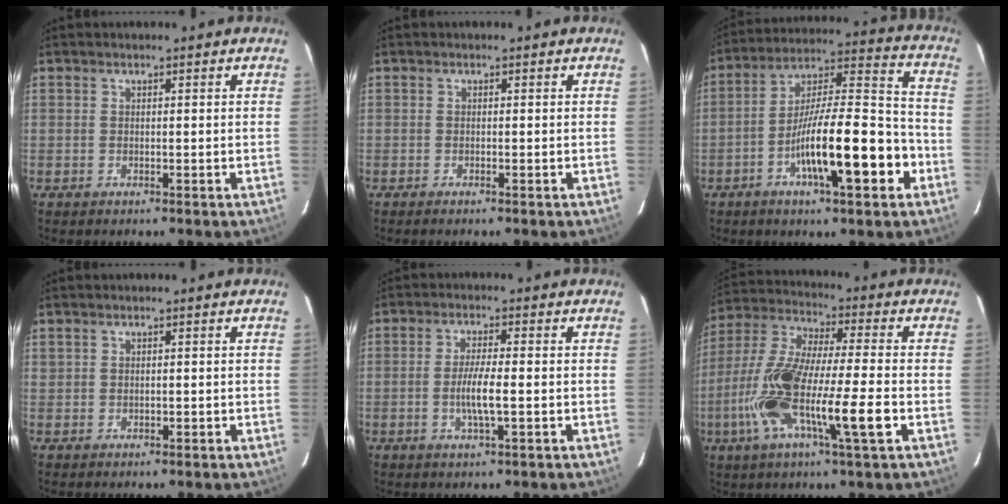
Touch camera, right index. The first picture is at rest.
{"total": 1.0, "force": [-0.9, 0.0, 0.6], "torque": [-0.010, -0.002, -0.011]}
{"total": 17.2, "force": [-6.3, 2.8, 15.7], "torque": [-0.267, 0.008, -0.102]}
{"total": 0.5, "force": [0.1, 0.4, 0.3], "torque": [-0.010, 0.003, 0.004]}
{"total": 4.8, "force": [-0.9, 0.3, 4.7], "torque": [-0.090, -0.005, -0.018]}
{"total": 17.2, "force": [-5.0, 1.7, 16.3], "torque": [-0.335, -0.014, -0.095]}